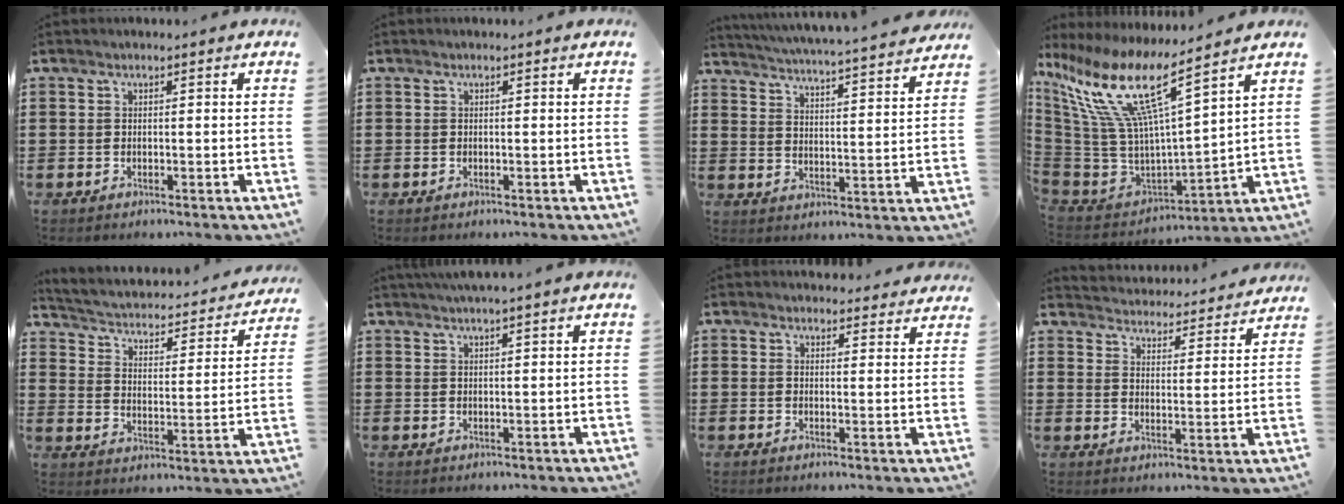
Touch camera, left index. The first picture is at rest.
{"total": 0.0}
{"total": 4.1, "force": [3.9, -0.7, 1.1], "torque": [-0.042, -0.036, 0.061]}
{"total": 13.6, "force": [7.7, 2.8, 10.9], "torque": [-0.256, -0.062, 0.124]}
{"total": 1.9, "force": [1.4, 0.8, 0.9], "torque": [-0.034, -0.024, 0.012]}
{"total": 2.0, "force": [1.8, -0.4, 0.8], "torque": [-0.017, 0.001, 0.034]}
{"total": 3.0, "force": [3.0, 0.4, 0.1], "torque": [-0.001, -0.013, 0.055]}
{"total": 4.1, "force": [4.1, -0.3, -0.4], "torque": [-0.018, -0.037, 0.066]}